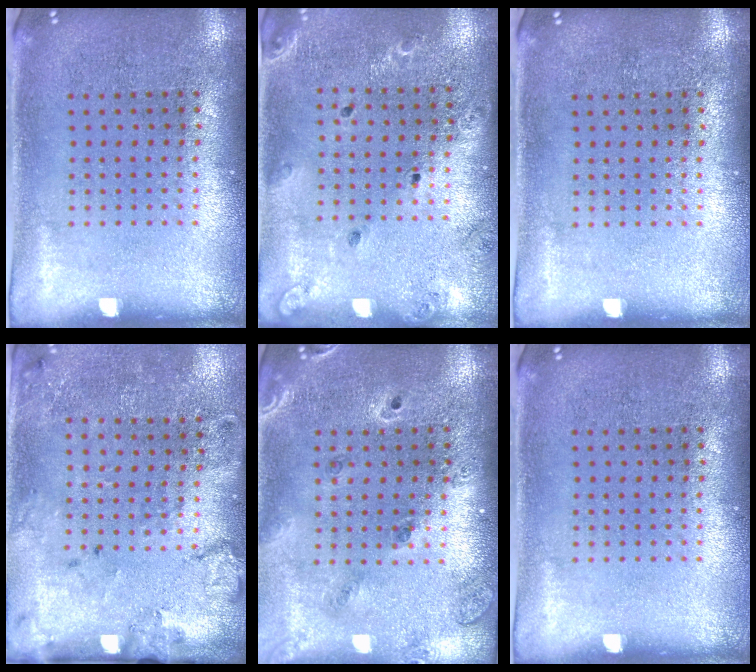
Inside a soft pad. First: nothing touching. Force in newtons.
{"total": 1.4, "press": 1.4, "slide": 0.1}
{"total": 0.0}
{"total": 2.1, "press": 1.5, "slide": 1.5}
{"total": 1.4, "press": 1.3, "slide": 0.4}
{"total": 0.0}